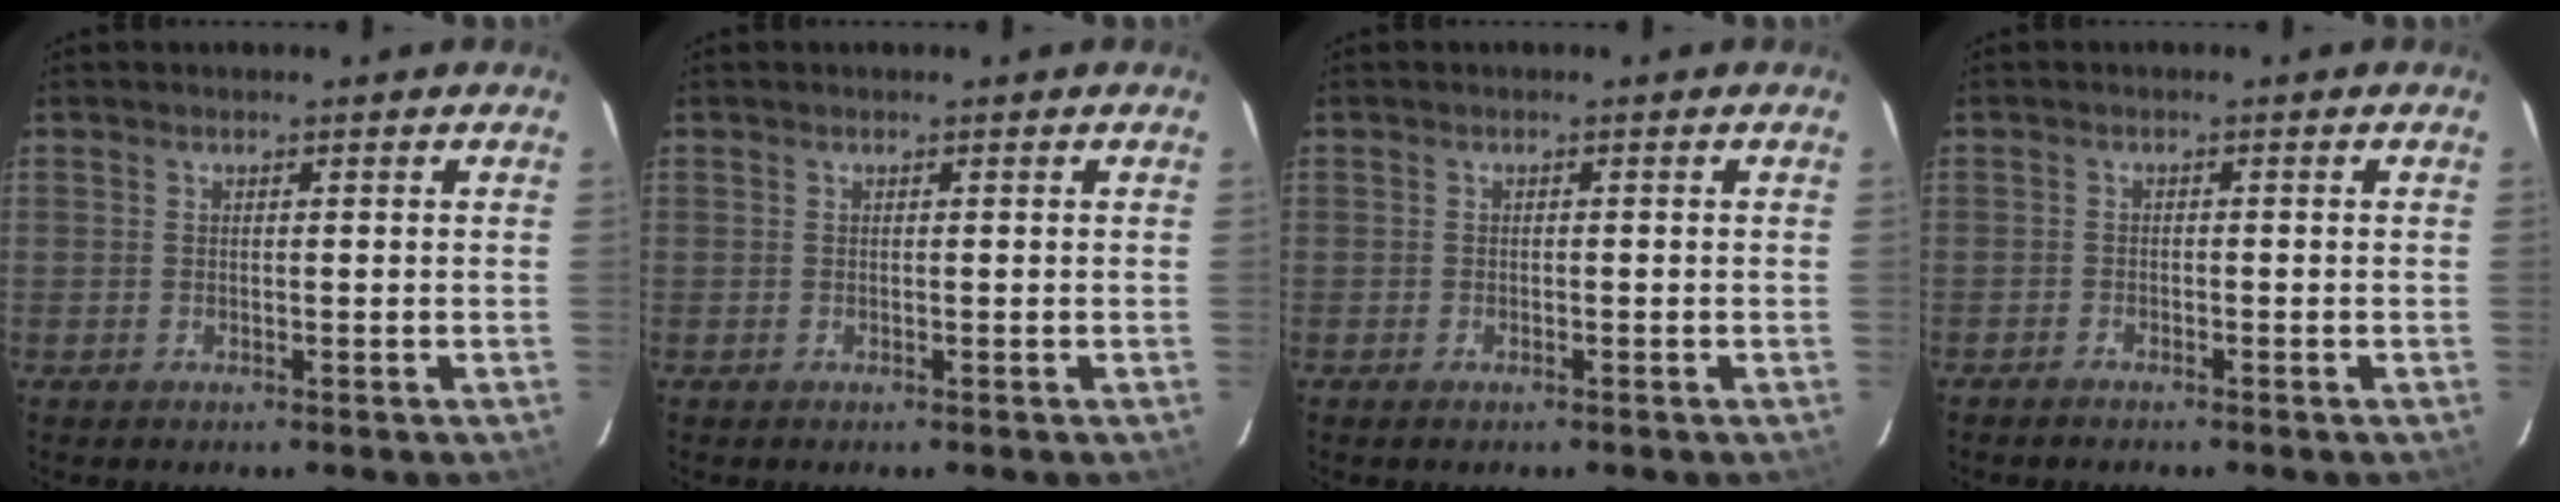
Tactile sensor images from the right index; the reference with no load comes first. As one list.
[{"total": 0.0}, {"total": 0.9, "force": [-0.7, 0.5, 0.4], "torque": [-0.008, -0.001, -0.015]}, {"total": 1.3, "force": [-1.2, 0.4, 0.1], "torque": [-0.016, 0.003, -0.025]}]